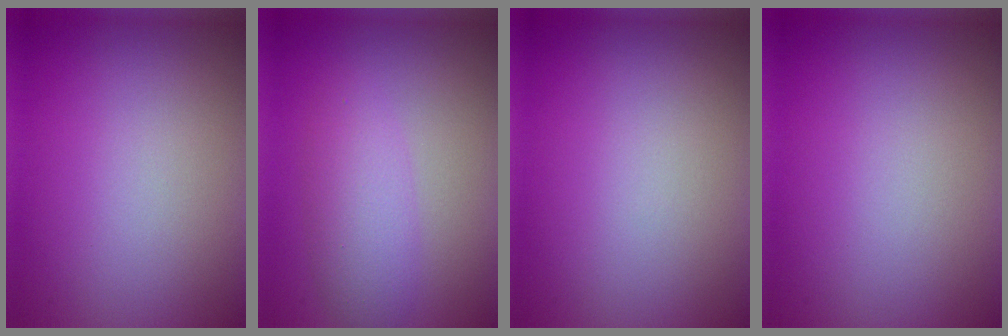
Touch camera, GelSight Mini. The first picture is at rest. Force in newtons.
{"total": 3.3, "press": 3.3, "slide": 0.1}
{"total": 0.0}
{"total": 0.0}